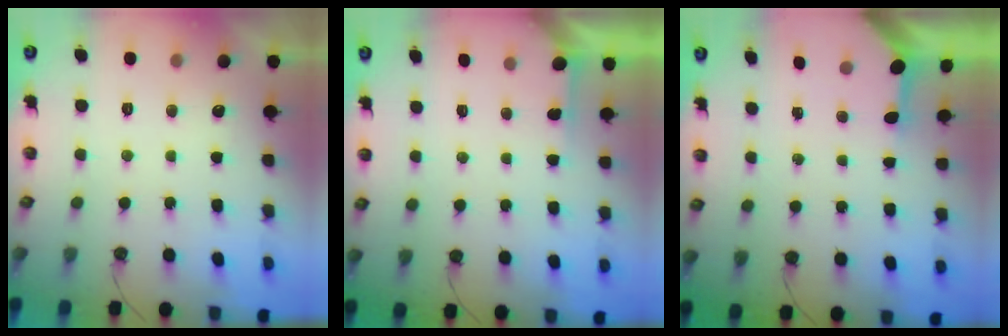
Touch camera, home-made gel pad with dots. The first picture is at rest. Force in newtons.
{"total": 3.9, "press": 3.9, "slide": 0.4}
{"total": 3.6, "press": 3.6, "slide": 0.4}